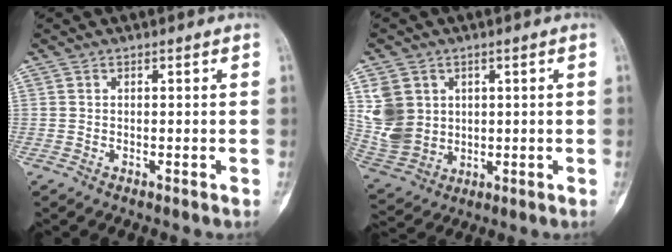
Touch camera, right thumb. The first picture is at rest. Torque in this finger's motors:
{"motor_torque": [0.58, 0.70, 0.88, 0.56, 0.04]}